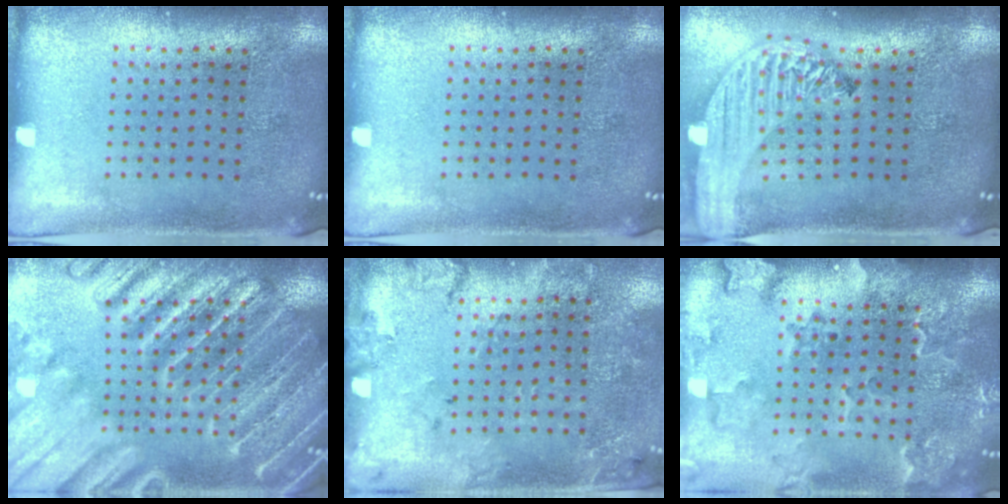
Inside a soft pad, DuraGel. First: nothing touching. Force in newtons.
{"total": 0.0}
{"total": 3.2, "press": 2.5, "slide": 1.9}
{"total": 4.7, "press": 4.7, "slide": 0.5}
{"total": 1.7, "press": 1.6, "slide": 0.8}
{"total": 2.7, "press": 2.4, "slide": 1.2}